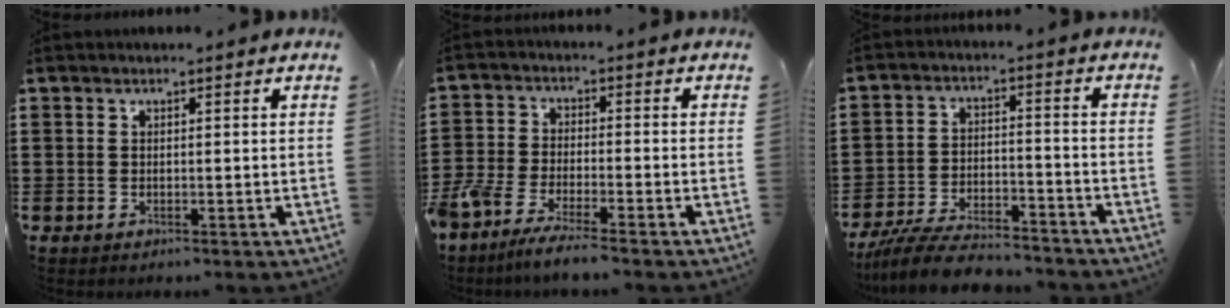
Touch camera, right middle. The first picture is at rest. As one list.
[{"total": 4.9, "force": [-4.7, 0.2, 1.5], "torque": [-0.048, -0.009, -0.099]}, {"total": 7.3, "force": [-6.8, 1.0, 2.4], "torque": [-0.042, 0.011, -0.130]}]